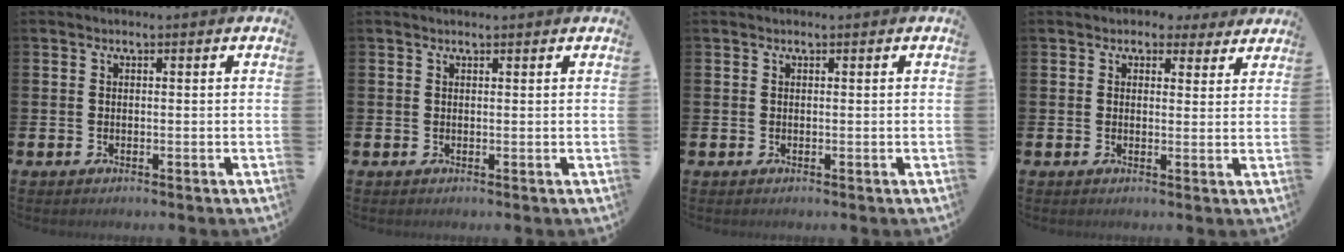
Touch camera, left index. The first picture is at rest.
{"total": 0.5, "force": [0.5, 0.0, 0.1], "torque": [-0.002, 0.000, 0.009]}
{"total": 0.0}
{"total": 3.0, "force": [2.6, 1.5, 0.2], "torque": [0.004, -0.010, 0.043]}